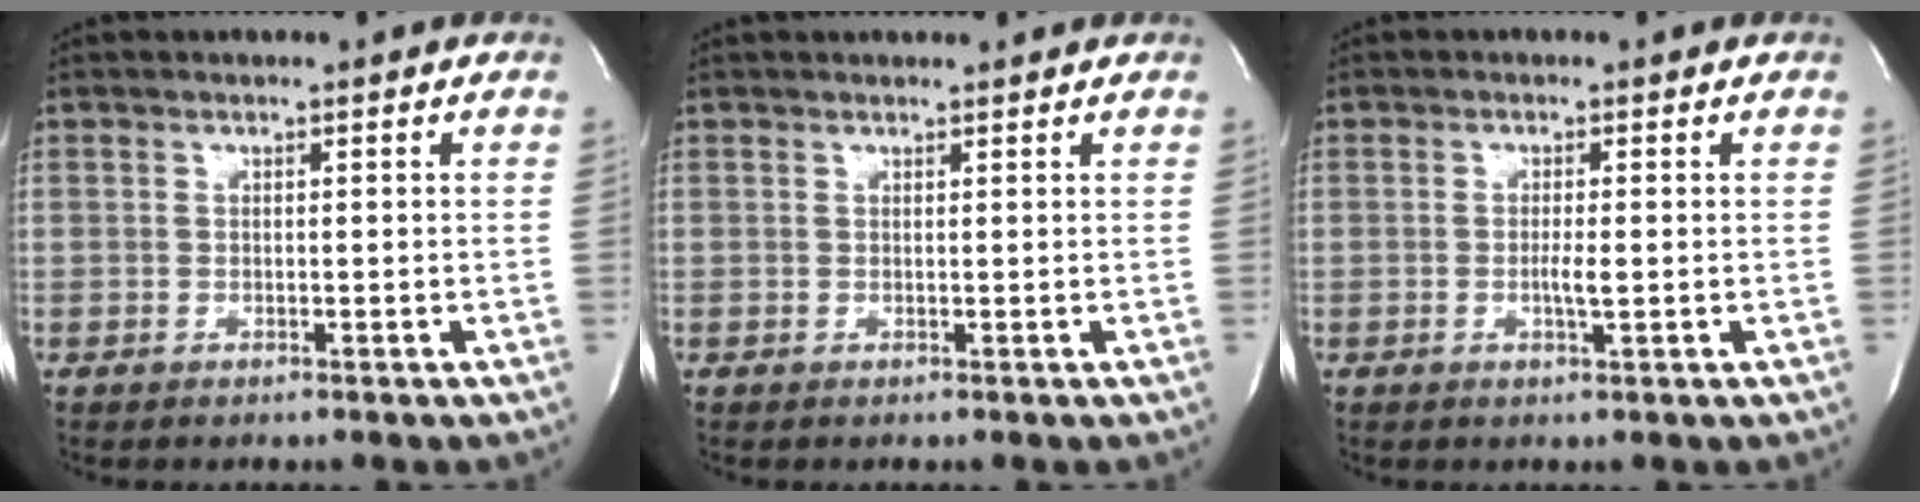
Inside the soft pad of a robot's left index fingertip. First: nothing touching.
{"total": 2.9, "force": [2.9, 0.4, 0.5], "torque": [-0.009, 0.017, 0.030]}
{"total": 1.9, "force": [-0.6, 0.0, 1.8], "torque": [-0.037, -0.006, -0.010]}